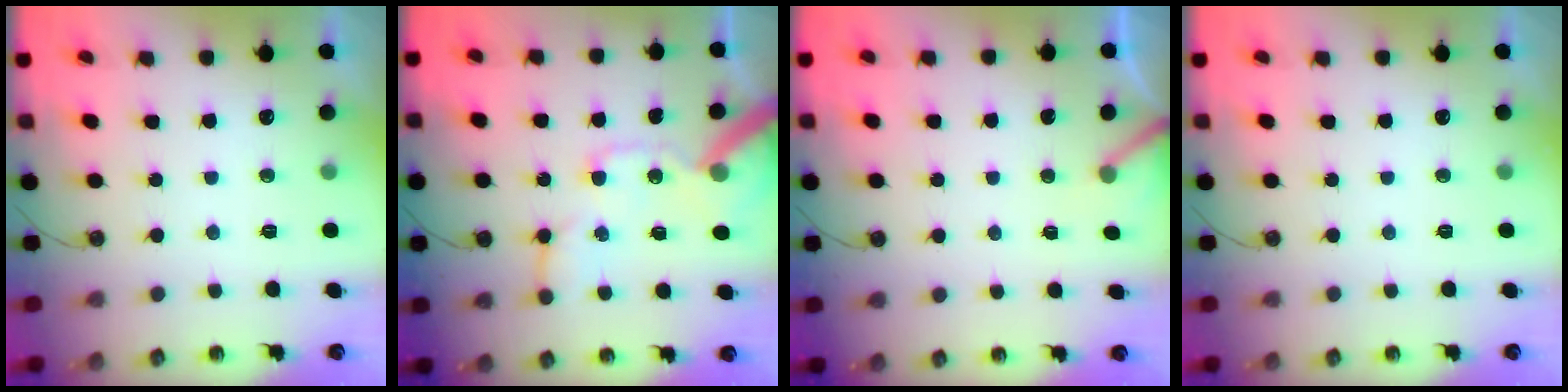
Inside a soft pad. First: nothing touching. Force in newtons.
{"total": 16.4, "press": 16.2, "slide": 2.0}
{"total": 3.7, "press": 3.7, "slide": 0.3}
{"total": 0.0}